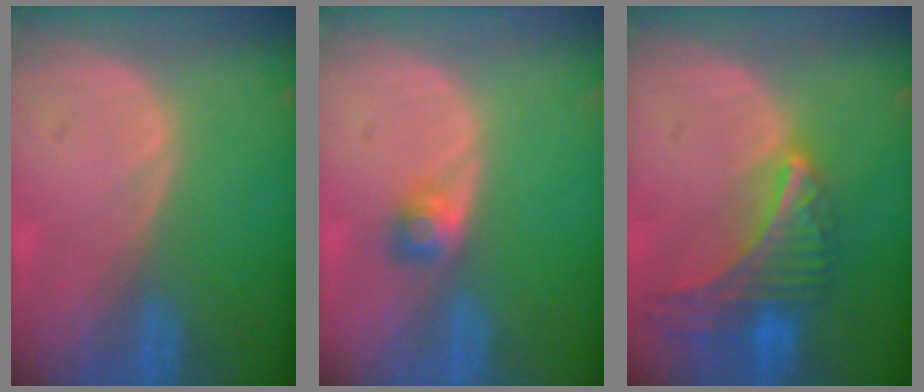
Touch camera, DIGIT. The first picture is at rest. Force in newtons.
{"total": 2.5, "press": 2.3, "slide": 1.0}
{"total": 9.0, "press": 7.9, "slide": 4.3}